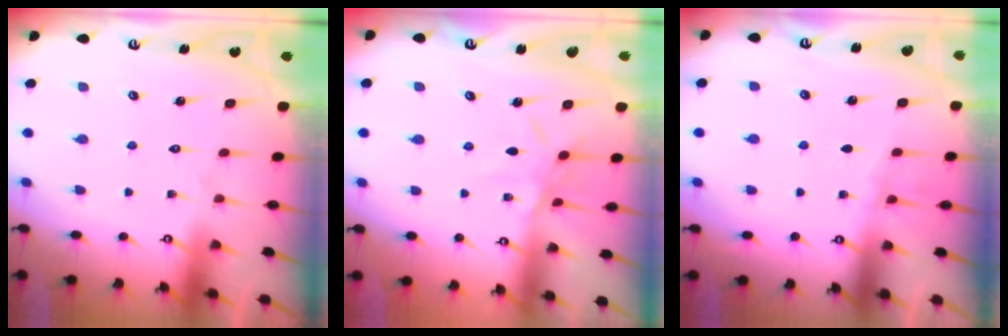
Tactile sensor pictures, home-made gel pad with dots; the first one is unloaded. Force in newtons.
{"total": 6.6, "press": 6.5, "slide": 0.7}
{"total": 1.4, "press": 1.3, "slide": 0.3}